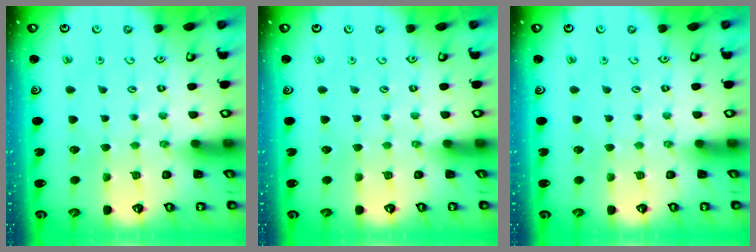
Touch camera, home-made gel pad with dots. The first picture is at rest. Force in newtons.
{"total": 0.0}
{"total": 0.0}